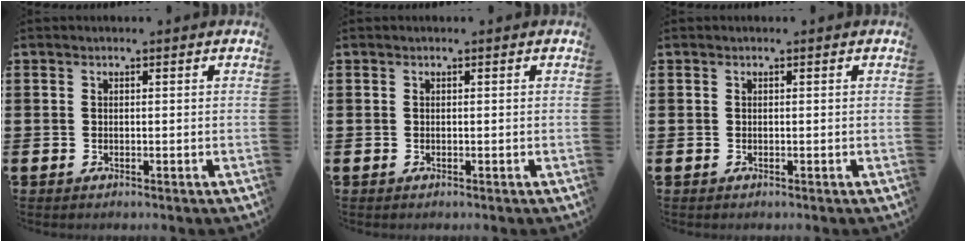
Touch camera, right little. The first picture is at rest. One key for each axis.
{"total": 0.0}
{"total": 0.0}